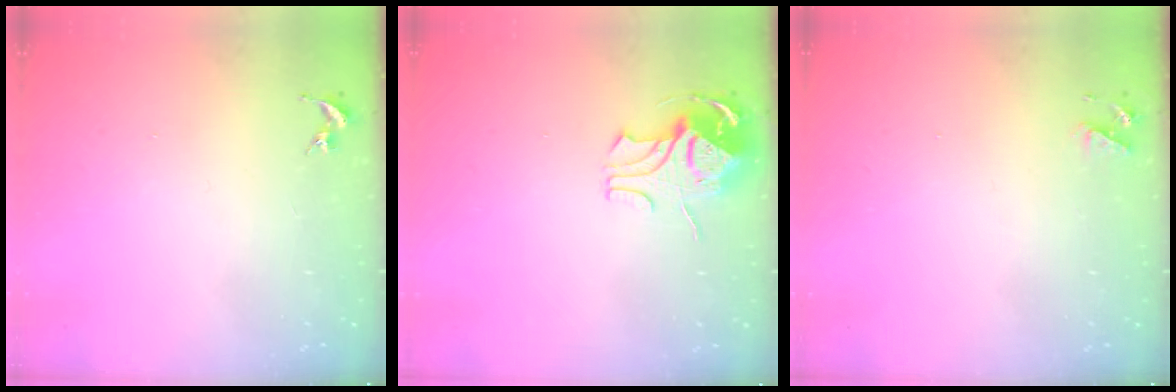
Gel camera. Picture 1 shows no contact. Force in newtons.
{"total": 8.5, "press": 8.4, "slide": 0.8}
{"total": 4.1, "press": 4.0, "slide": 0.7}